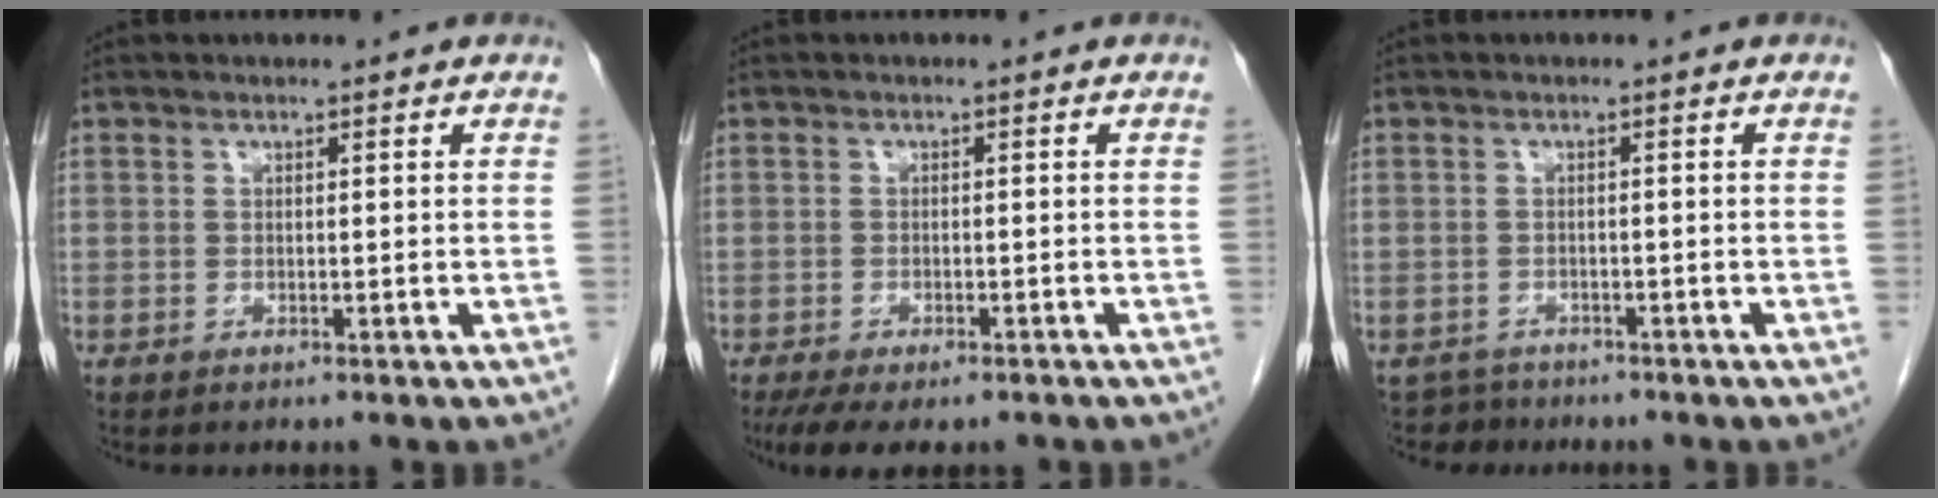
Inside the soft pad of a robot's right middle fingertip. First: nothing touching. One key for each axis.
{"total": 8.3, "fx": -6.2, "fy": 2.8, "fz": 4.6, "tx": -0.066, "ty": -0.011, "tz": -0.093}
{"total": 2.5, "fx": -2.1, "fy": 1.1, "fz": -0.9, "tx": 0.011, "ty": 0.001, "tz": -0.036}